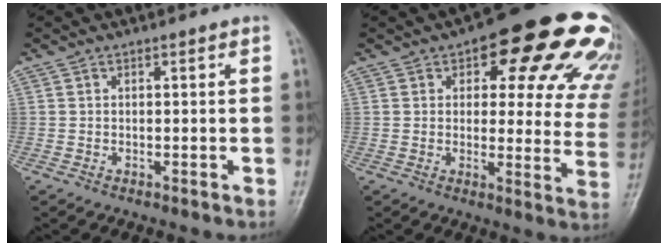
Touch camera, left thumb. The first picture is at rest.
{"total": 23.0, "force": [12.2, 10.0, 16.7], "torque": [-0.158, -0.025, 0.138]}